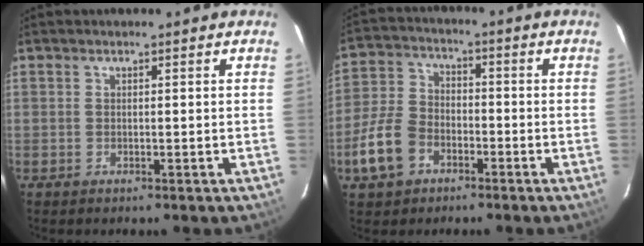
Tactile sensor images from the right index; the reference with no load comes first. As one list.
[{"total": 10.2, "force": [-5.0, 7.0, 5.4], "torque": [-0.129, 0.015, -0.097]}]